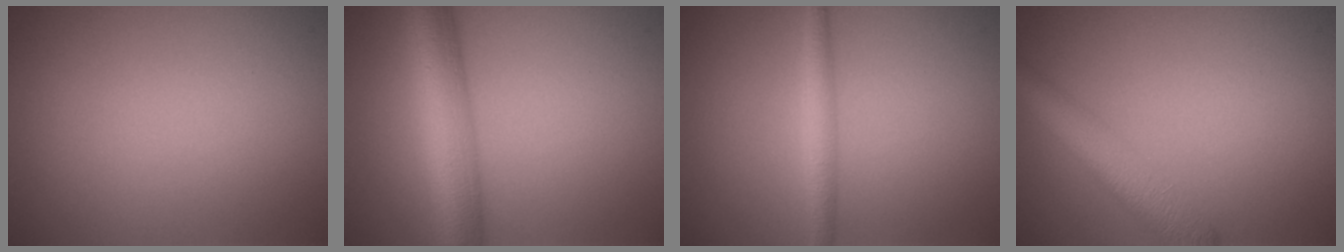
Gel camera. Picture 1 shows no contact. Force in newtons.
{"total": 7.1, "press": 7.1, "slide": 0.2}
{"total": 2.1, "press": 2.1, "slide": 0.0}
{"total": 4.9, "press": 4.9, "slide": 0.2}